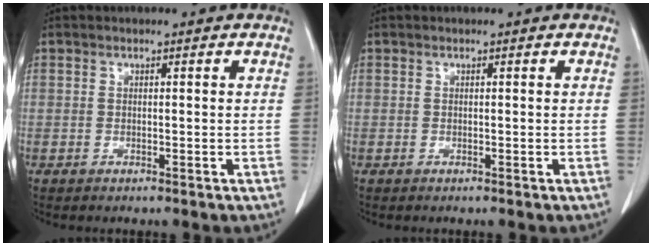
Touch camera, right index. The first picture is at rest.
{"total": 0.0}